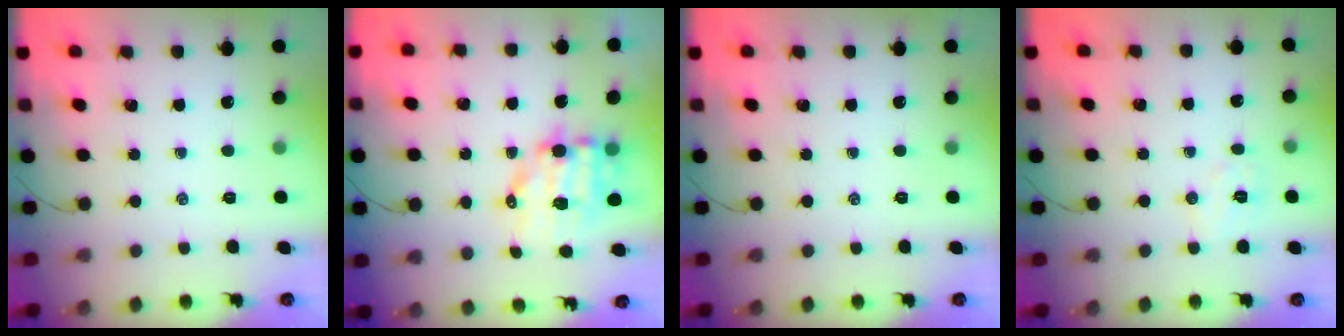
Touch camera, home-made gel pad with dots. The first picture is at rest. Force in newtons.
{"total": 9.4, "press": 9.1, "slide": 2.2}
{"total": 0.0}
{"total": 5.7, "press": 5.6, "slide": 0.9}